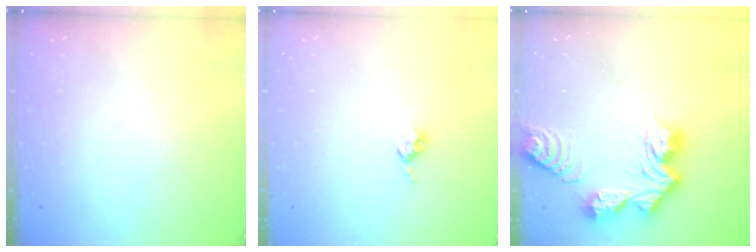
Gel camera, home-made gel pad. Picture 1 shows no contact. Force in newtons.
{"total": 3.3, "press": 3.3, "slide": 0.4}
{"total": 14.7, "press": 14.7, "slide": 1.3}